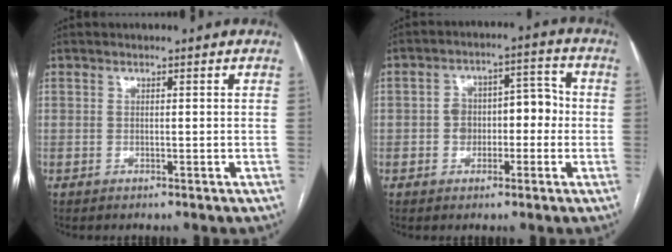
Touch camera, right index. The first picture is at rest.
{"total": 7.1, "force": [-1.0, 4.8, 5.2], "torque": [-0.073, 0.043, -0.012]}